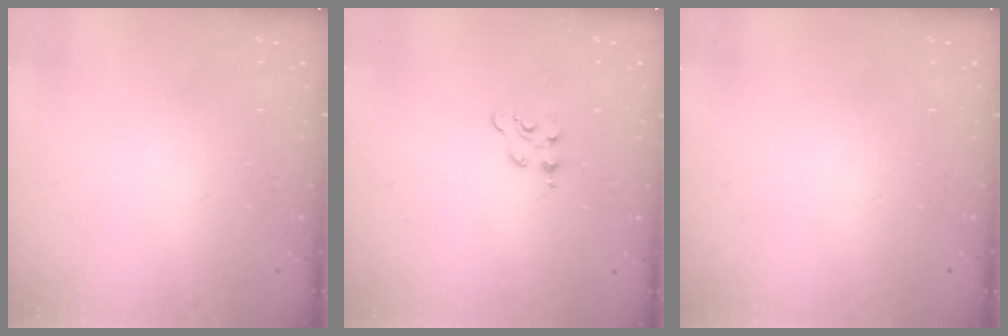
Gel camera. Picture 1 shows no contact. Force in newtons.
{"total": 2.1, "press": 2.1, "slide": 0.5}
{"total": 0.0}